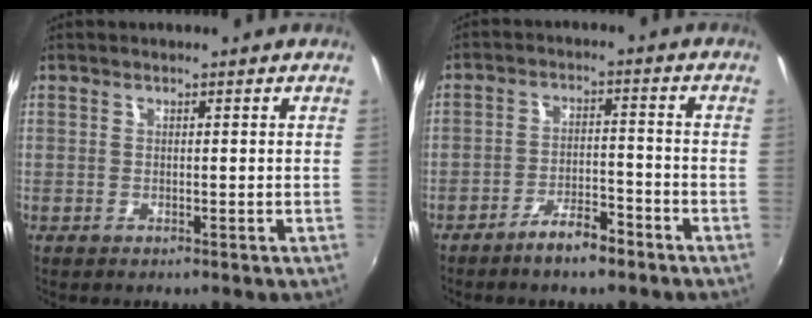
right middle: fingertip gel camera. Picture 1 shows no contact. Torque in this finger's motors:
{"motor_torque": [1.12, -1.02, 0.19, 0.03]}